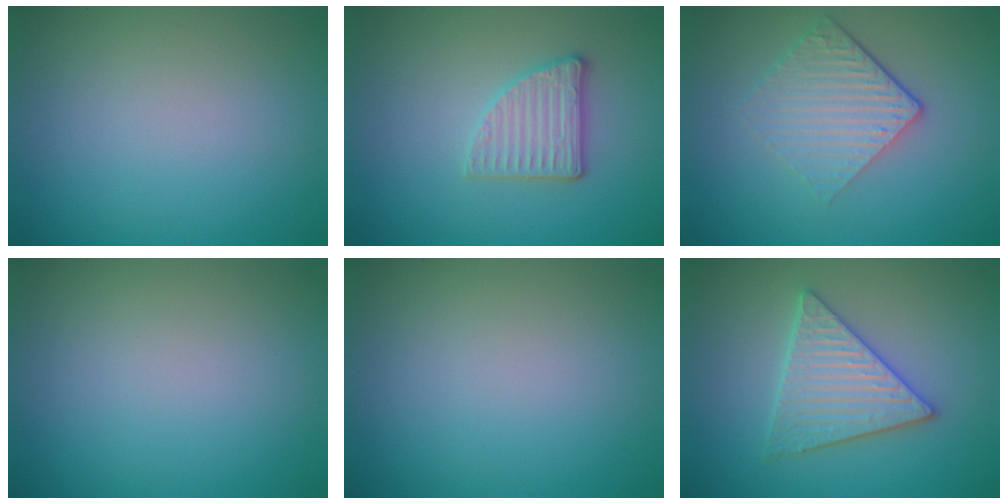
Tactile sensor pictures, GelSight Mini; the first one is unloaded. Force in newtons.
{"total": 2.8, "press": 2.7, "slide": 0.8}
{"total": 4.3, "press": 2.8, "slide": 3.2}
{"total": 0.0}
{"total": 0.0}
{"total": 4.0, "press": 4.0, "slide": 0.5}